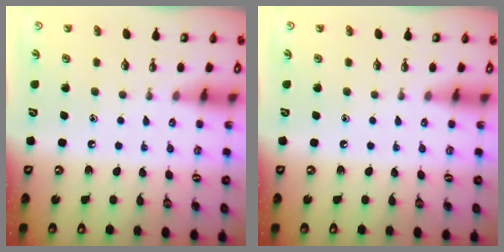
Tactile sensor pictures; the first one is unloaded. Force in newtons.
{"total": 0.0}